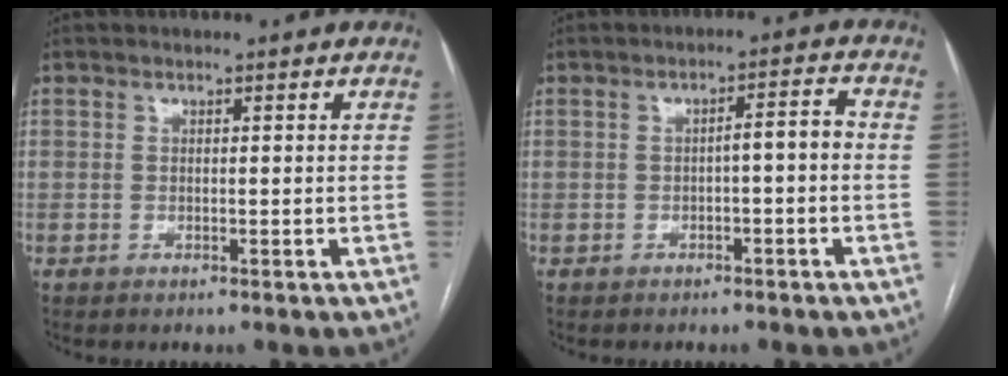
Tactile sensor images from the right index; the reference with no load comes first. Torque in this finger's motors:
{"motor_torque": [0.38, 0.04, 0.19, 0.04]}